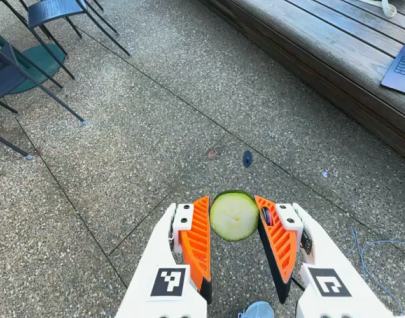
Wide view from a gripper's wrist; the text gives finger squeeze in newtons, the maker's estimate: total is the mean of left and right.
{"total": 7.1, "left": 6.9, "right": 7.4}